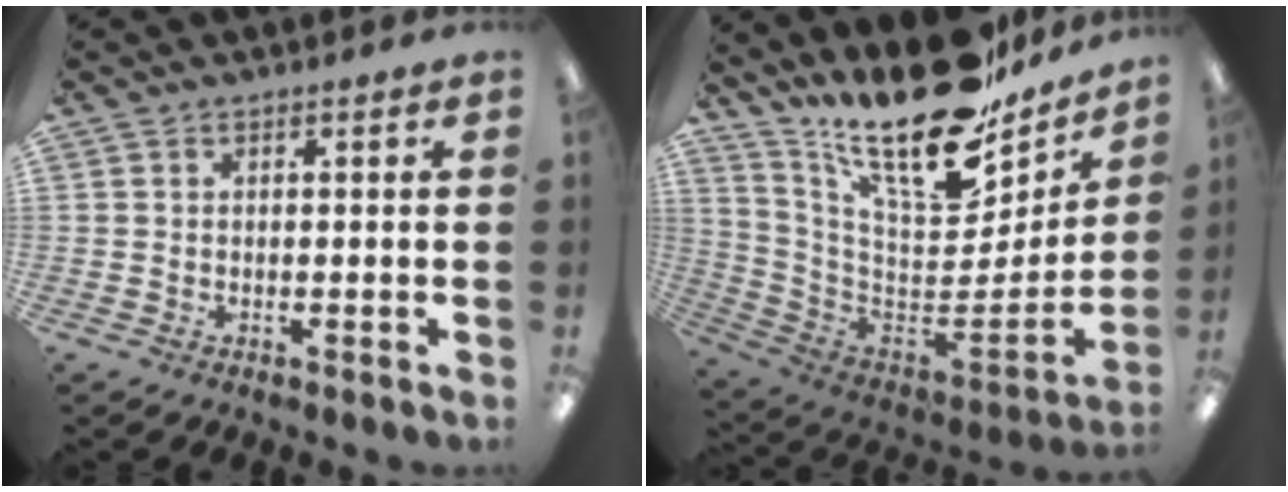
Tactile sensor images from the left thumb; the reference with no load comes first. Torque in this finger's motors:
{"motor_torque": [0.92, -0.24, 1.47, -1.30, 0.33]}